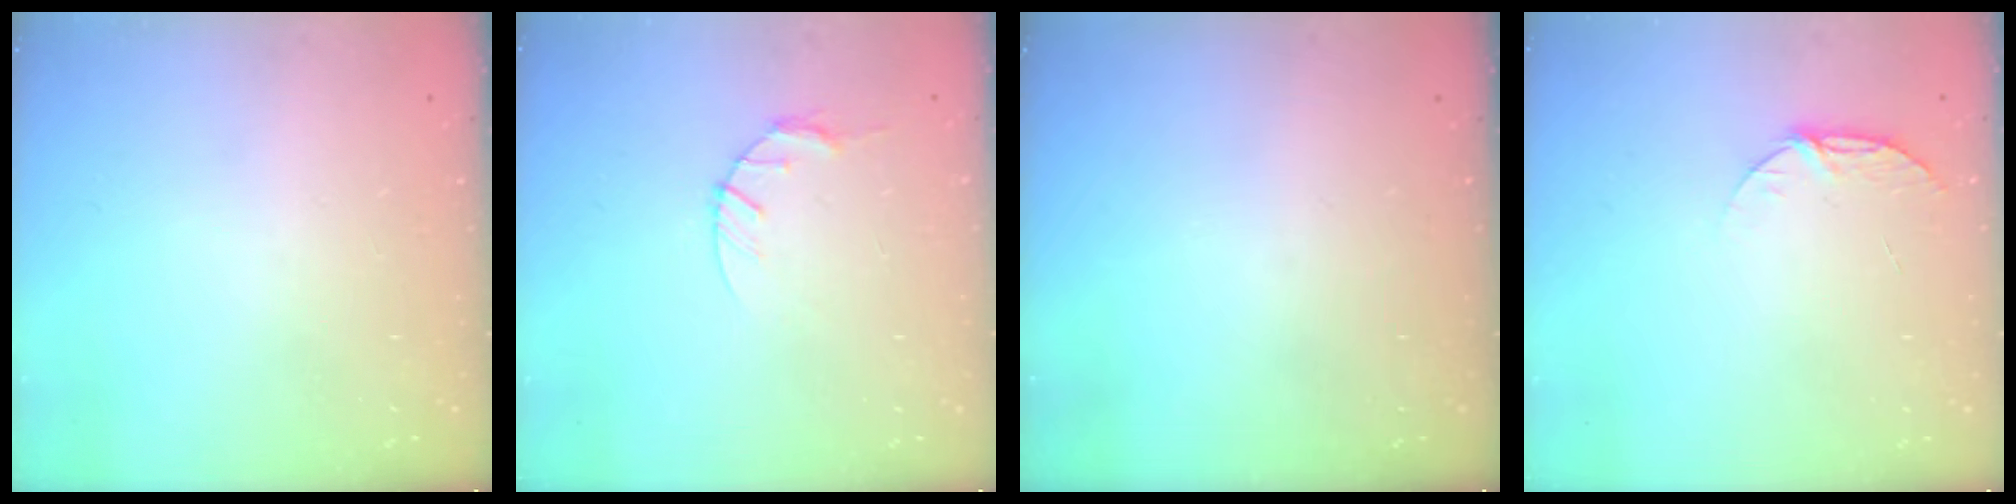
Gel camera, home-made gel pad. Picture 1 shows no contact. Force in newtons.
{"total": 4.6, "press": 4.6, "slide": 0.6}
{"total": 0.0}
{"total": 5.6, "press": 5.6, "slide": 0.6}